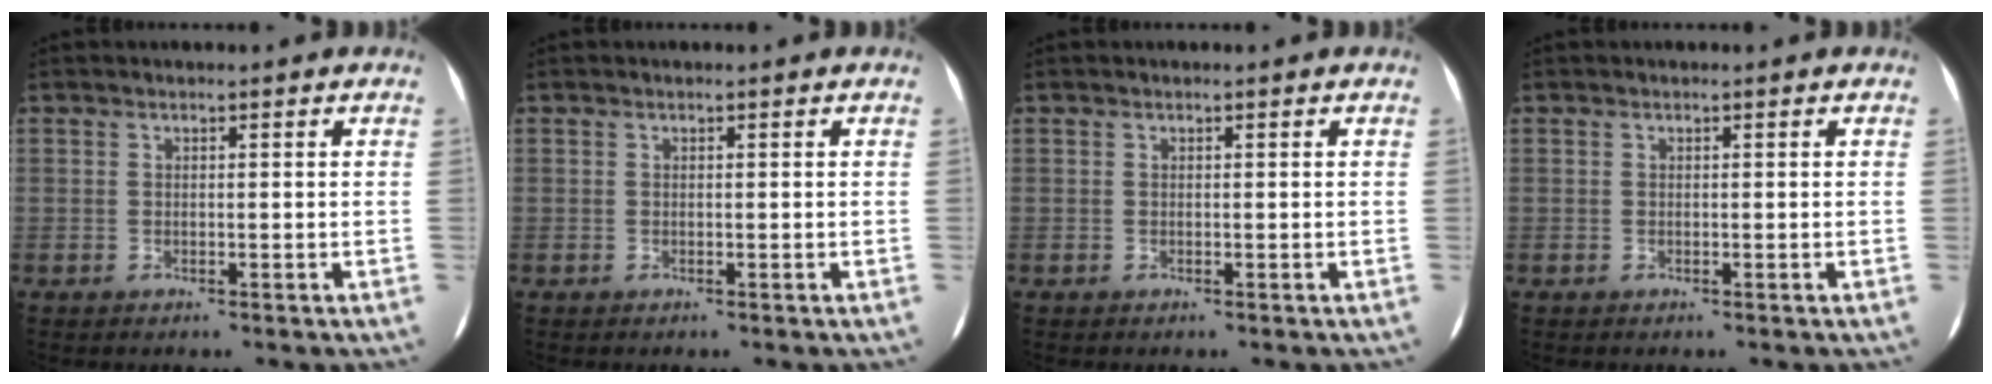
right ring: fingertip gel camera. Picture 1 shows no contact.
{"total": 0.0}
{"total": 0.0}
{"total": 0.0}